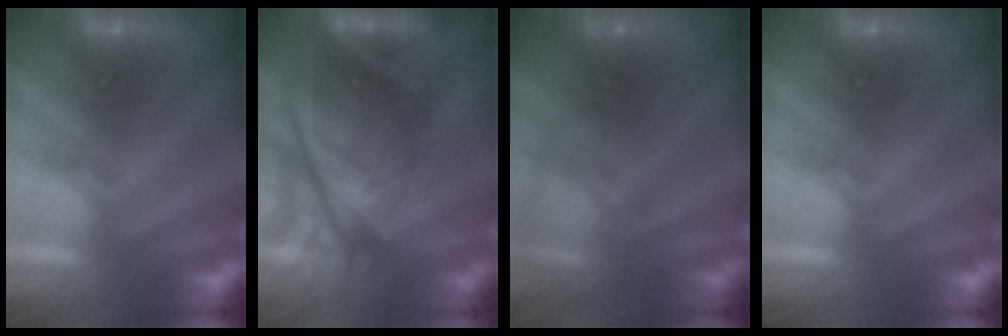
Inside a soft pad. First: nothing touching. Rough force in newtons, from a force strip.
{"total": 7.6}
{"total": 2.1}
{"total": 0.0}